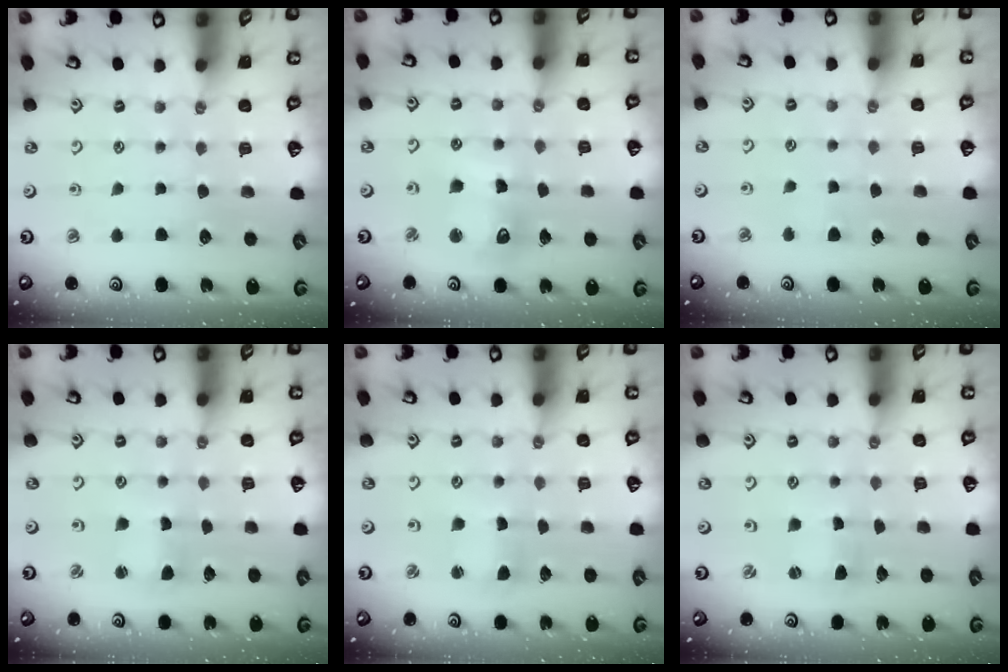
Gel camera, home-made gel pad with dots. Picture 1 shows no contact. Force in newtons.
{"total": 10.4, "press": 10.3, "slide": 1.4}
{"total": 3.8, "press": 3.8, "slide": 0.6}
{"total": 2.6, "press": 2.5, "slide": 0.3}
{"total": 2.5, "press": 2.5, "slide": 0.3}
{"total": 0.7, "press": 0.7, "slide": 0.1}